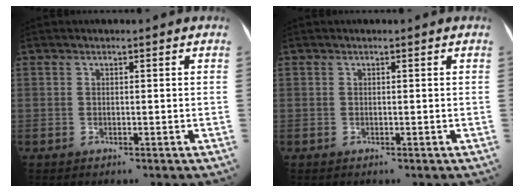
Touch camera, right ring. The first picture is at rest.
{"total": 0.0}